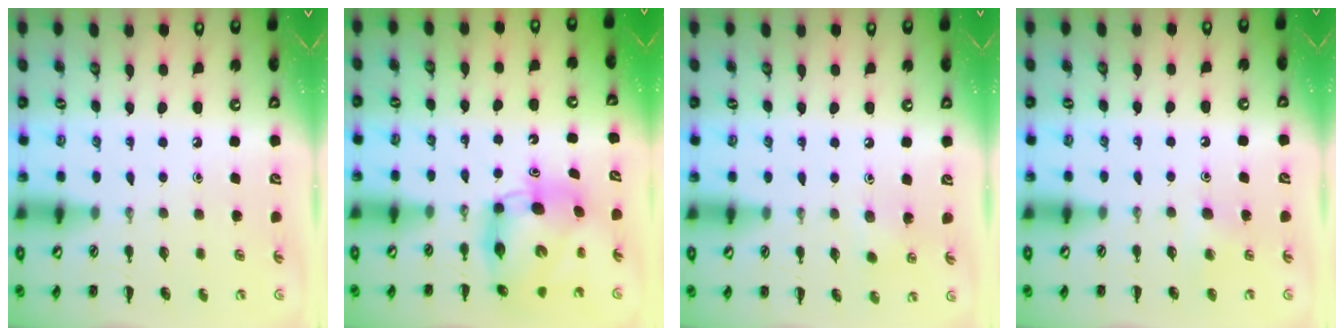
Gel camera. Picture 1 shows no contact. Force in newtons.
{"total": 9.2, "press": 8.8, "slide": 2.7}
{"total": 5.0, "press": 4.8, "slide": 1.5}
{"total": 4.5, "press": 4.3, "slide": 1.4}